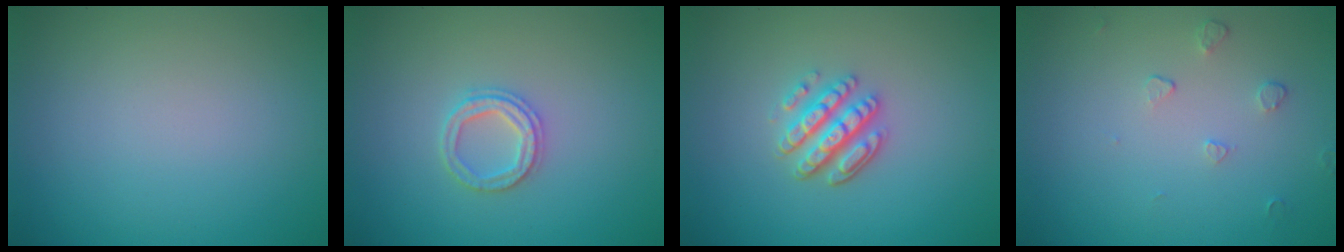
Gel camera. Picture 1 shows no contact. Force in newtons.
{"total": 2.4, "press": 2.4, "slide": 0.4}
{"total": 3.5, "press": 3.1, "slide": 1.7}
{"total": 0.9, "press": 0.6, "slide": 0.7}